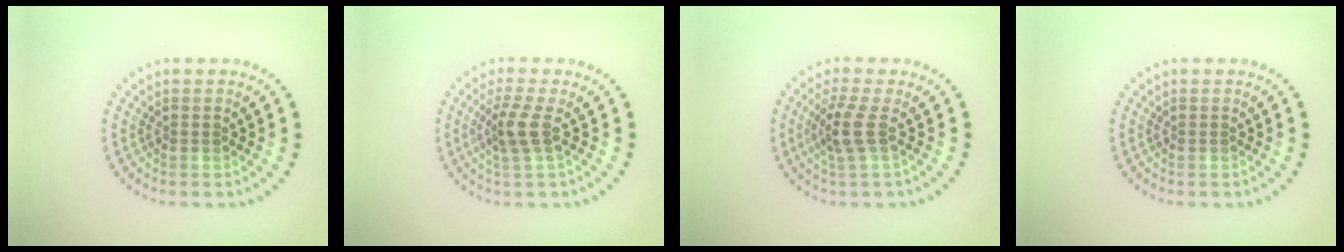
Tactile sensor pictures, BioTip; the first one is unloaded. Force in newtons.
{"total": 2.4, "press": 1.8, "slide": 1.5}
{"total": 2.5, "press": 2.0, "slide": 1.5}
{"total": 0.0}